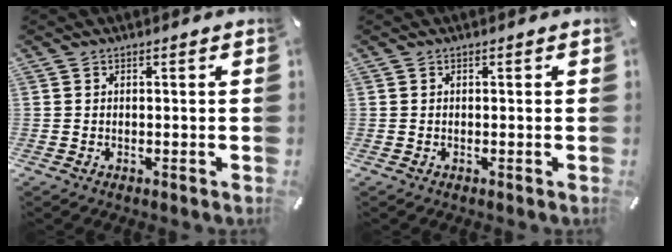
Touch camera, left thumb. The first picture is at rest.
{"total": 0.0}